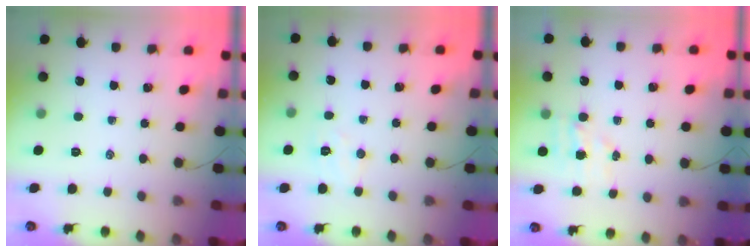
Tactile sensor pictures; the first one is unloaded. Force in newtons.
{"total": 4.3, "press": 4.2, "slide": 0.8}
{"total": 4.5, "press": 4.3, "slide": 1.0}